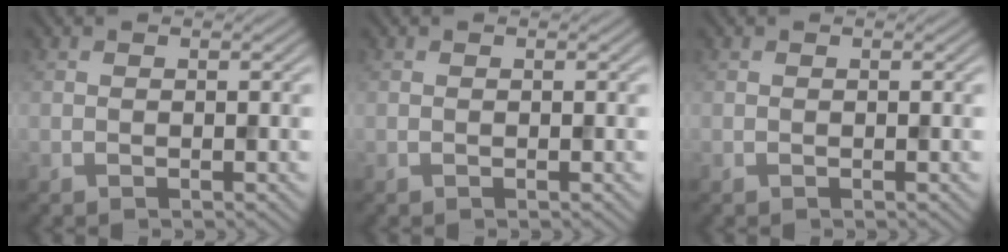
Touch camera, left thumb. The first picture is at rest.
{"total": 0.0}
{"total": 0.0}